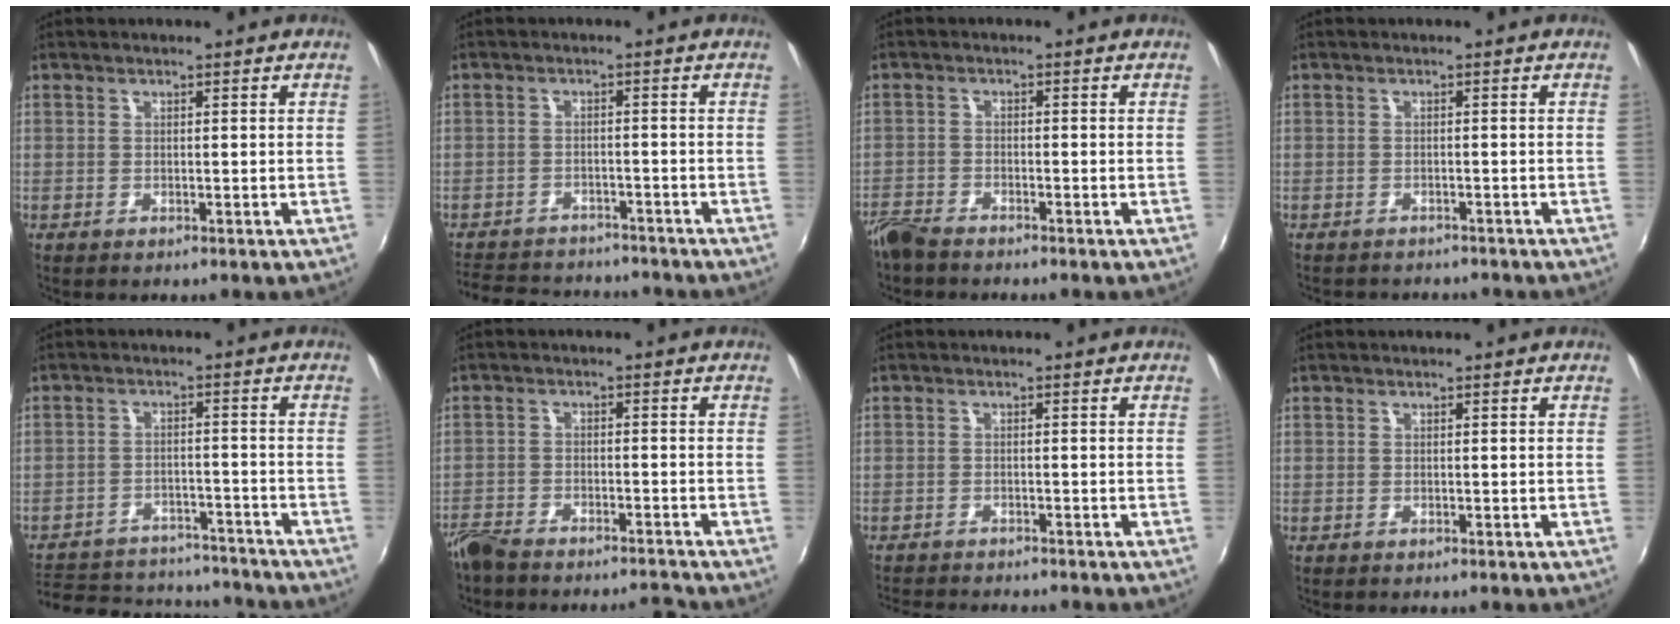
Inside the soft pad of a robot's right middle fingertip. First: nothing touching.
{"total": 12.8, "force": [-11.1, 4.9, 3.9], "torque": [-0.108, 0.015, -0.162]}
{"total": 5.0, "force": [-4.6, 1.2, 1.5], "torque": [-0.044, -0.017, -0.093]}
{"total": 3.9, "force": [-3.6, 1.2, 0.9], "torque": [-0.027, -0.013, -0.051]}
{"total": 19.0, "force": [-15.9, 7.8, 7.0], "torque": [-0.163, 0.012, -0.208]}
{"total": 8.0, "force": [-7.5, 1.3, 2.3], "torque": [-0.072, -0.004, -0.130]}
{"total": 5.2, "force": [-4.9, 0.6, 1.5], "torque": [-0.044, -0.016, -0.081]}
{"total": 0.0}